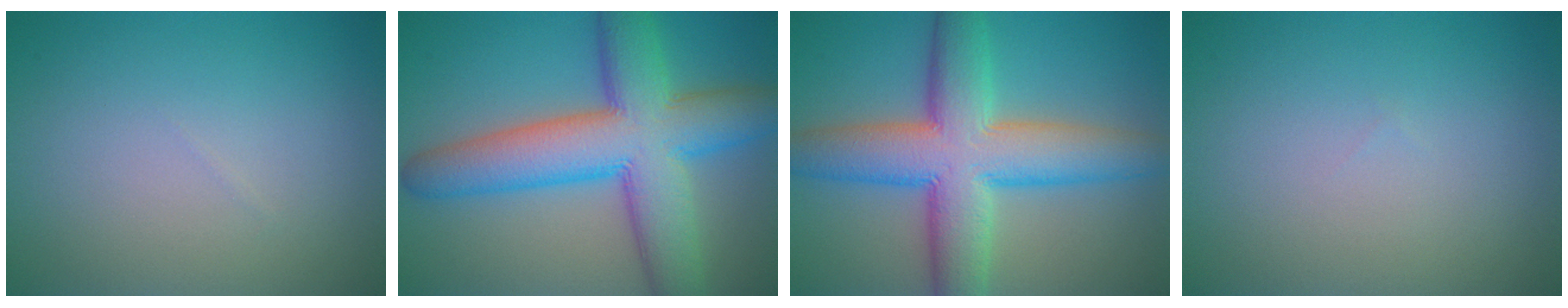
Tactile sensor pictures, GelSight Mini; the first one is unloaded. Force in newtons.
{"total": 11.5, "press": 11.5, "slide": 0.3}
{"total": 10.4, "press": 10.4, "slide": 0.4}
{"total": 0.0}